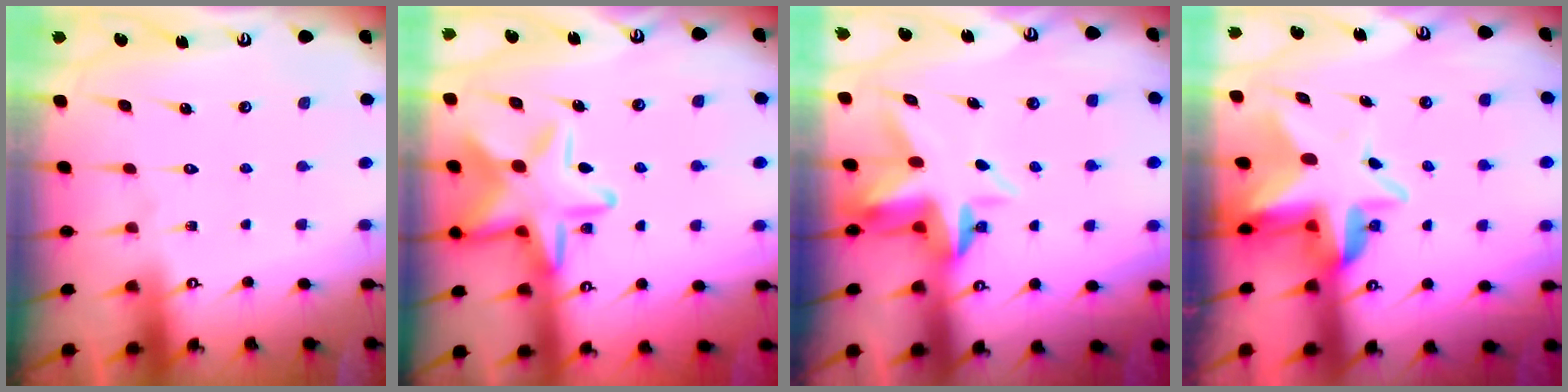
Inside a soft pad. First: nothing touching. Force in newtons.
{"total": 17.5, "press": 17.4, "slide": 1.0}
{"total": 5.1, "press": 4.9, "slide": 1.4}
{"total": 6.8, "press": 6.7, "slide": 1.6}